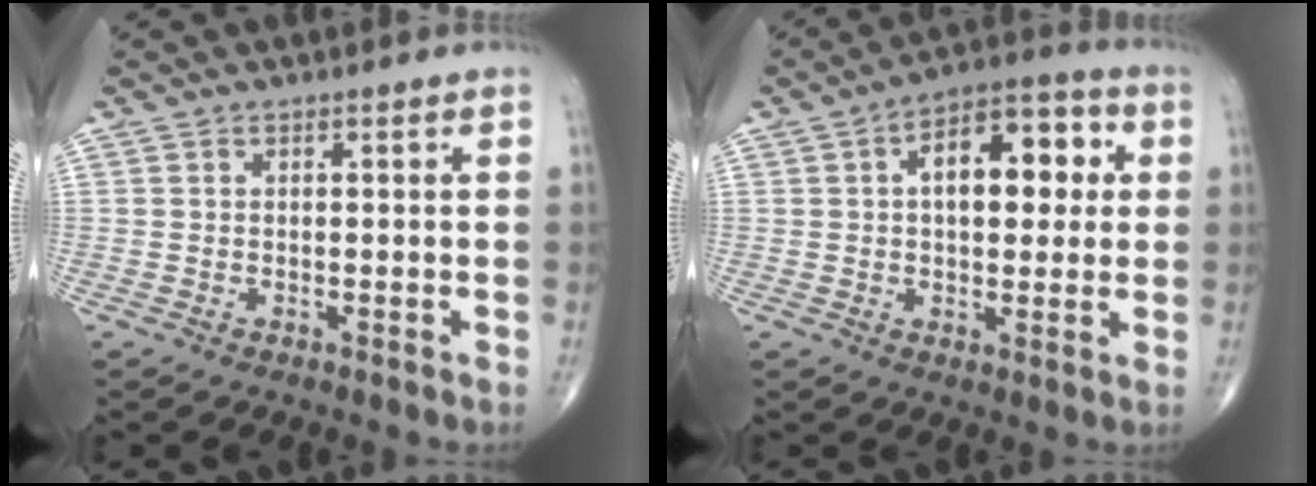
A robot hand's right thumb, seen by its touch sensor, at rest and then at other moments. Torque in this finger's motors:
{"motor_torque": [0.74, 3.08, 1.11, 0.05, 0.05]}